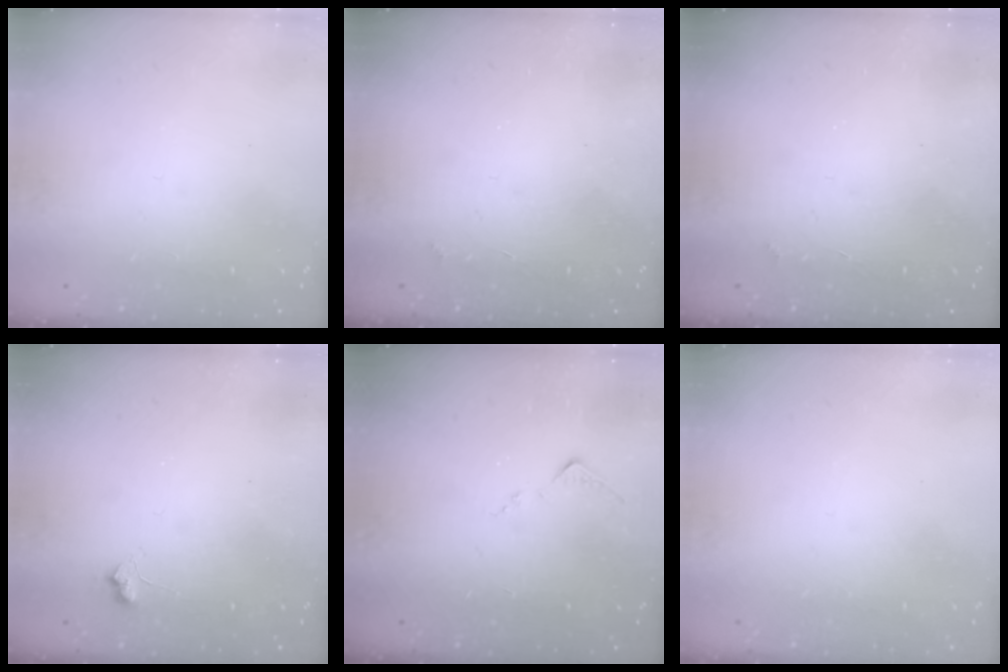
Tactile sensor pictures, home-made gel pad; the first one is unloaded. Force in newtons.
{"total": 2.9, "press": 2.9, "slide": 0.5}
{"total": 2.9, "press": 2.9, "slide": 0.5}
{"total": 5.4, "press": 5.4, "slide": 0.7}
{"total": 6.7, "press": 6.7, "slide": 0.8}
{"total": 0.0}